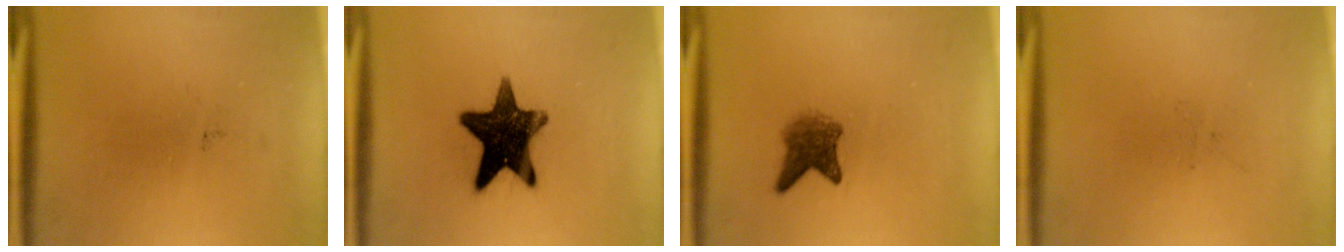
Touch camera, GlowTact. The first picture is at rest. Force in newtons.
{"total": 14.5}
{"total": 3.6}
{"total": 0.0}